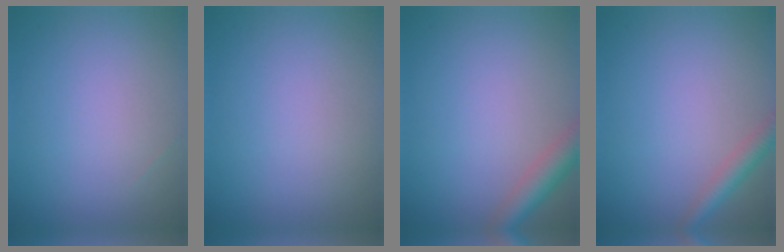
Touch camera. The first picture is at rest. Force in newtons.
{"total": 0.0}
{"total": 3.4, "press": 3.4, "slide": 0.2}
{"total": 2.4, "press": 2.4, "slide": 0.1}